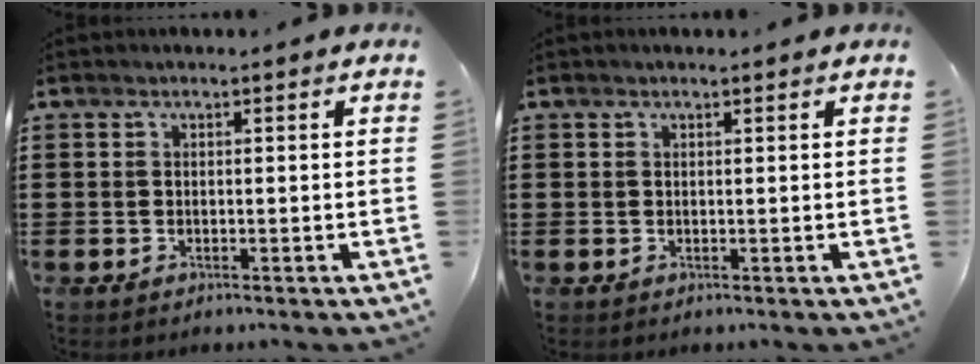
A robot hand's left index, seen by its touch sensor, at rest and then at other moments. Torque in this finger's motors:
{"motor_torque": [0.16, 0.18, 0.01, 0.03]}